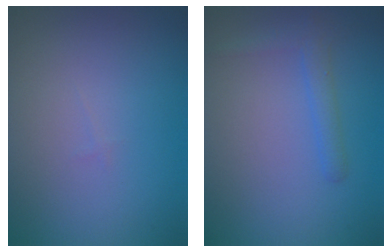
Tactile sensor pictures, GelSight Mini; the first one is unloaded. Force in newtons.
{"total": 1.7, "press": 1.7, "slide": 0.1}